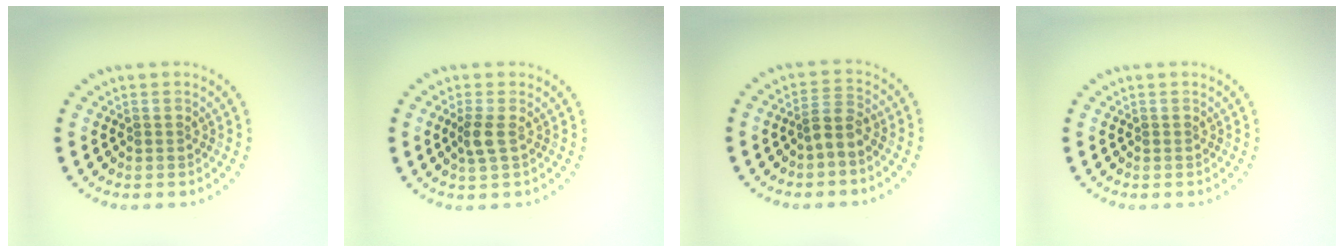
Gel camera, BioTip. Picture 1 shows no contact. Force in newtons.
{"total": 1.6, "press": 1.4, "slide": 0.8}
{"total": 2.2, "press": 1.7, "slide": 1.3}
{"total": 0.0}